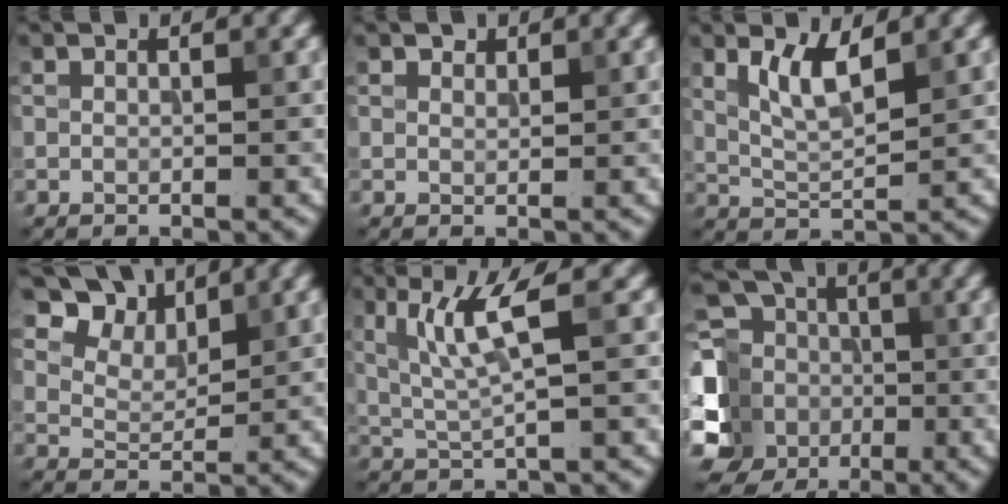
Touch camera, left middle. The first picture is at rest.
{"total": 0.8, "force": [0.7, 0.4, 0.1], "torque": [-0.003, 0.000, 0.011]}
{"total": 3.6, "force": [1.8, 1.0, 2.9], "torque": [-0.064, -0.004, 0.037]}
{"total": 5.3, "force": [3.9, 2.8, 2.4], "torque": [-0.048, -0.001, 0.073]}
{"total": 4.5, "force": [1.5, 0.4, 4.2], "torque": [-0.091, -0.003, 0.036]}
{"total": 8.9, "force": [-1.9, 7.6, 4.2], "torque": [-0.097, 0.004, -0.049]}